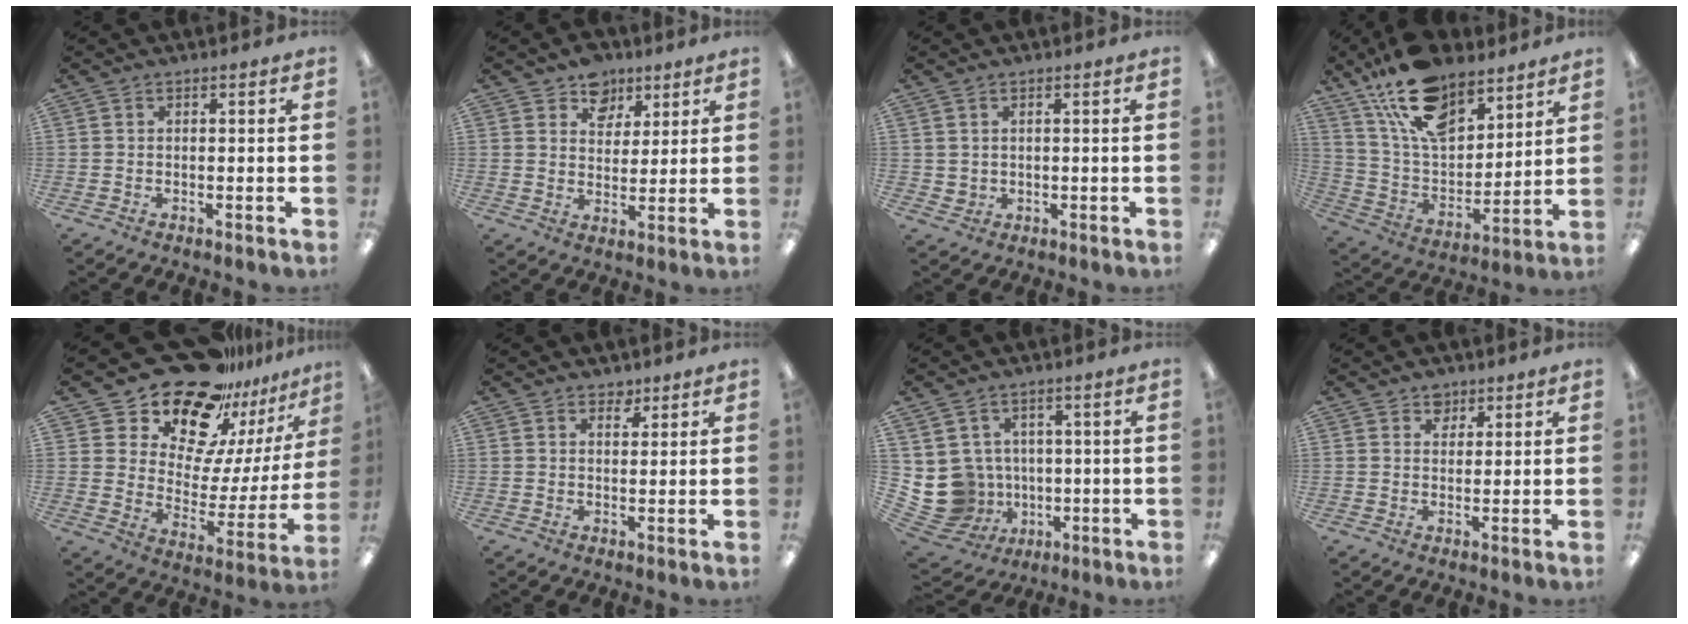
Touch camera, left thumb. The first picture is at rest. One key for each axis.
{"total": 7.6, "fx": 5.4, "fy": 5.2, "fz": 1.4, "tx": -0.014, "ty": -0.031, "tz": 0.098}
{"total": 1.8, "fx": 1.0, "fy": 1.4, "fz": 0.2, "tx": -0.006, "ty": -0.001, "tz": 0.019}
{"total": 19.3, "fx": 13.6, "fy": 9.3, "fz": 10.1, "tx": -0.197, "ty": -0.066, "tz": 0.246}
{"total": 21.6, "fx": 17.5, "fy": 10.2, "fz": 7.6, "tx": -0.137, "ty": -0.131, "tz": 0.319}
{"total": 2.7, "fx": 2.1, "fy": 1.4, "fz": 0.7, "tx": 0.009, "ty": -0.012, "tz": 0.035}
{"total": 9.3, "fx": -0.3, "fy": 9.0, "fz": 2.2, "tx": -0.082, "ty": -0.009, "tz": 0.007}
{"total": 3.1, "fx": 2.3, "fy": 2.1, "fz": 0.4, "tx": 0.003, "ty": -0.008, "tz": 0.040}